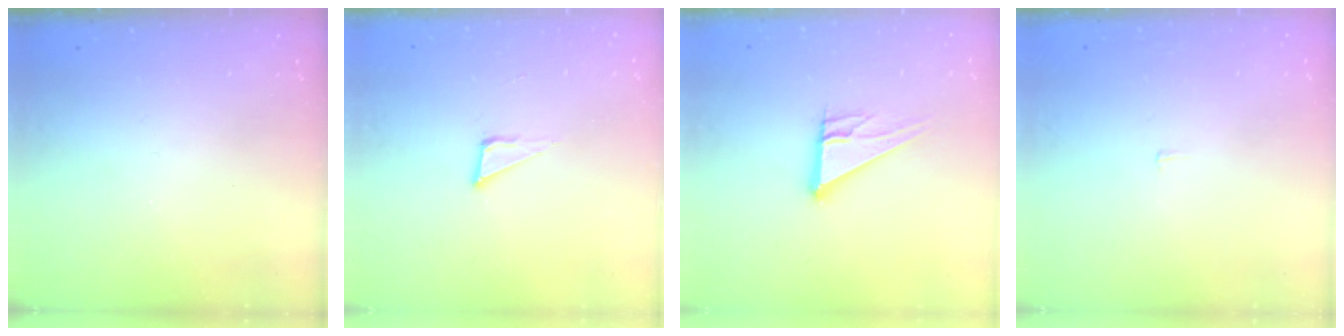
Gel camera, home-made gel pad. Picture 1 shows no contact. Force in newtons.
{"total": 4.5, "press": 4.5, "slide": 0.3}
{"total": 10.2, "press": 10.2, "slide": 1.0}
{"total": 2.2, "press": 2.2, "slide": 0.1}